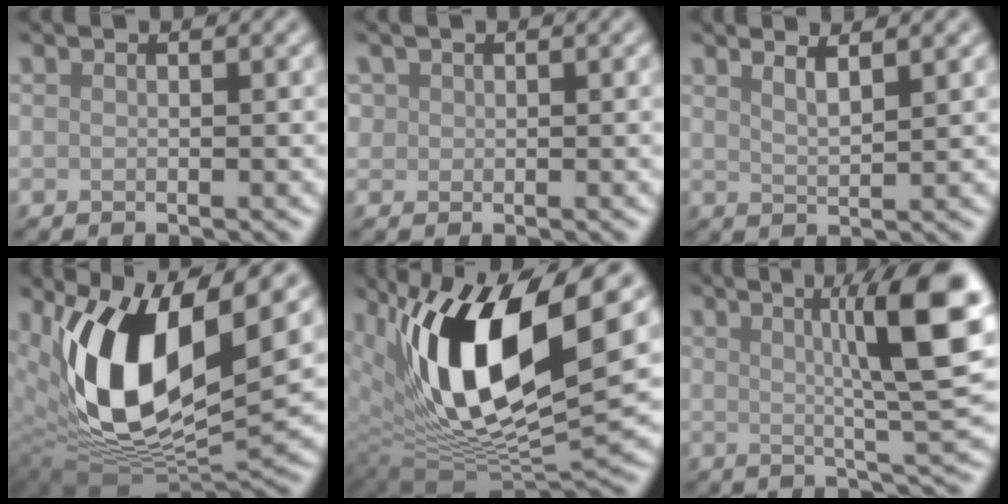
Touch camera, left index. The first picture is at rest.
{"total": 0.9, "force": [0.4, 0.9, 0.1], "torque": [0.005, -0.001, 0.006]}
{"total": 2.3, "force": [1.6, 0.6, 1.5], "torque": [-0.013, 0.006, 0.020]}
{"total": 12.8, "force": [3.6, 6.0, 10.7], "torque": [-0.207, -0.014, 0.066]}
{"total": 13.9, "force": [4.7, 5.6, 11.8], "torque": [-0.212, -0.011, 0.087]}
{"total": 10.0, "force": [2.7, 1.7, 9.4], "torque": [-0.117, 0.011, 0.040]}